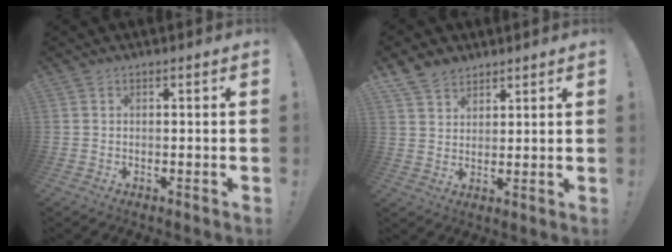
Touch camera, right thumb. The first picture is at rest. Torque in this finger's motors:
{"motor_torque": [-0.01, 0.07, 0.34, 0.24, 0.00]}